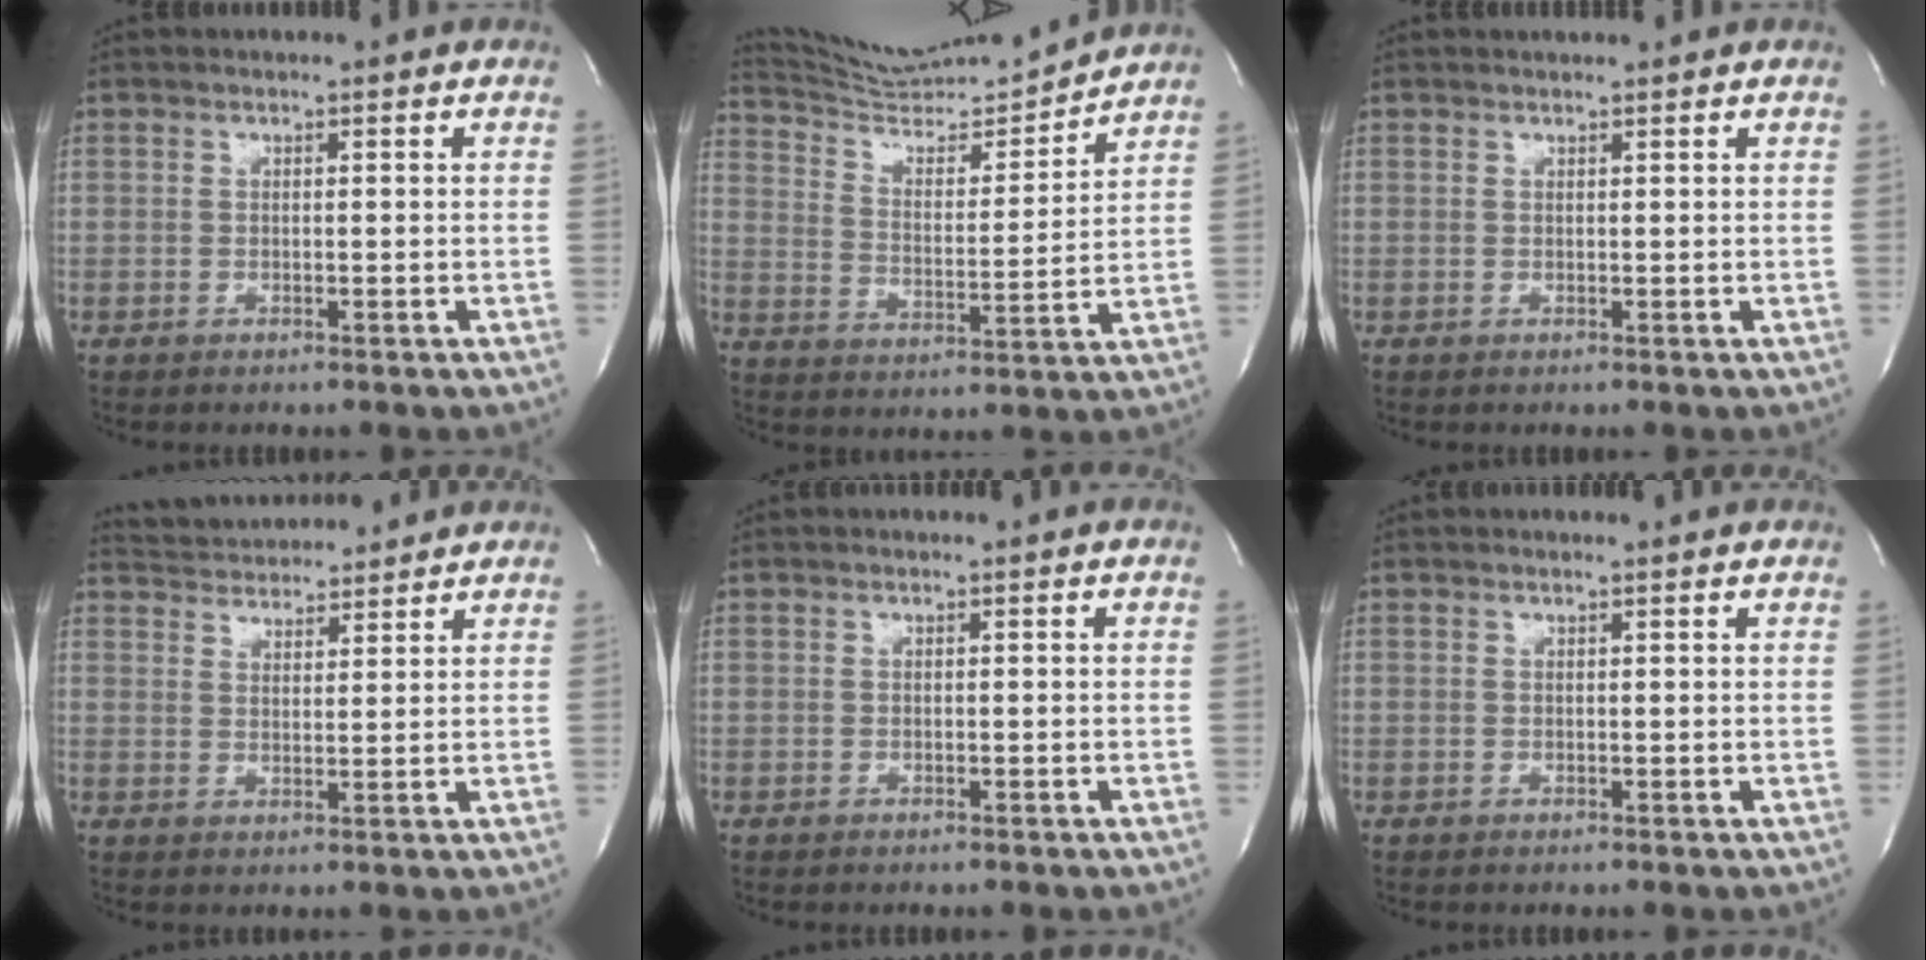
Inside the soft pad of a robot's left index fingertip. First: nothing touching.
{"total": 13.3, "force": [13.1, -0.8, 2.4], "torque": [-0.049, -0.013, 0.220]}
{"total": 1.3, "force": [1.2, -0.1, 0.3], "torque": [-0.006, 0.008, 0.019]}
{"total": 8.5, "force": [8.2, 1.4, 1.5], "torque": [-0.031, 0.016, 0.124]}
{"total": 0.0}
{"total": 0.8, "force": [0.7, -0.1, 0.2], "torque": [-0.012, -0.001, 0.006]}